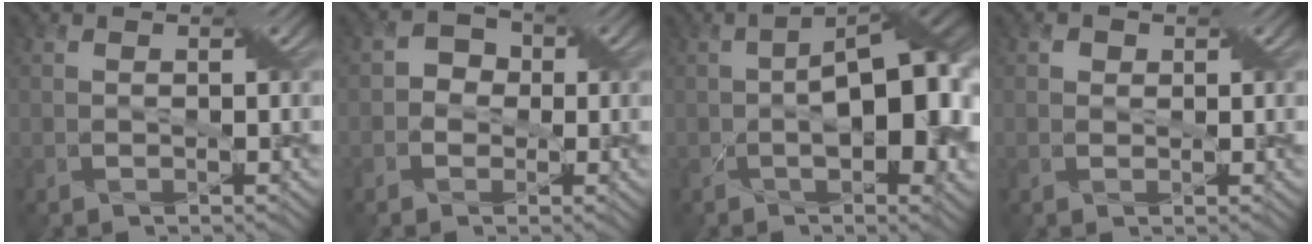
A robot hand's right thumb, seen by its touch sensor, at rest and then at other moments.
{"total": 2.7, "force": [-0.3, 2.5, 0.9], "torque": [-0.010, 0.009, -0.015]}
{"total": 14.4, "force": [-0.8, 6.1, 13.0], "torque": [-0.192, -0.010, -0.010]}
{"total": 1.2, "force": [0.5, 1.1, 0.3], "torque": [-0.006, 0.002, 0.004]}